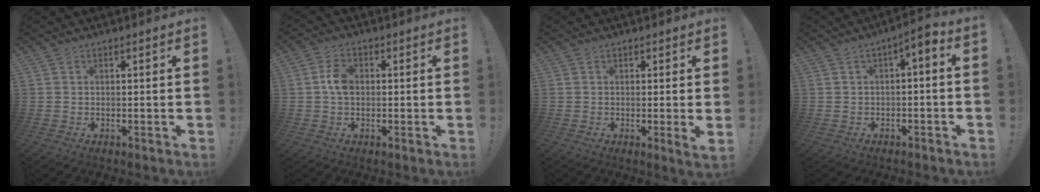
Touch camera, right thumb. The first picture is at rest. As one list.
[{"total": 5.1, "force": [0.1, 3.4, 3.8], "torque": [-0.053, 0.008, 0.003]}, {"total": 2.8, "force": [0.2, -0.1, 2.8], "torque": [-0.039, -0.009, 0.003]}, {"total": 4.0, "force": [-1.4, 1.0, 3.6], "torque": [-0.053, 0.002, -0.026]}]